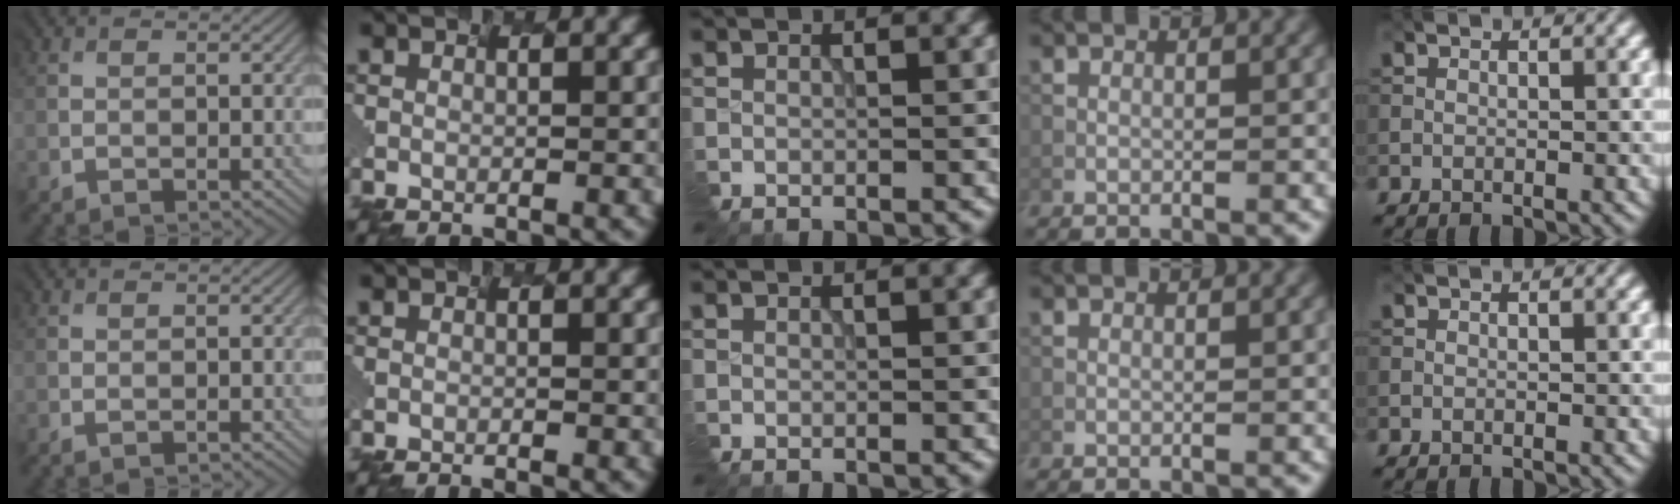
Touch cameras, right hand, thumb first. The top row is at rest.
{"index": {"total": 1.0, "force": [-0.9, -0.1, 0.4], "torque": [0.000, -0.005, -0.003]}}